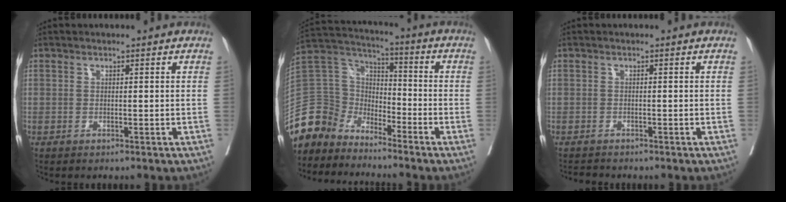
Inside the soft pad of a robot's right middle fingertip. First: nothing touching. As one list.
[{"total": 12.9, "force": [-11.2, 6.0, 2.2], "torque": [-0.063, 0.046, -0.224]}, {"total": 1.3, "force": [-1.3, 0.3, 0.0], "torque": [-0.004, -0.007, -0.021]}]